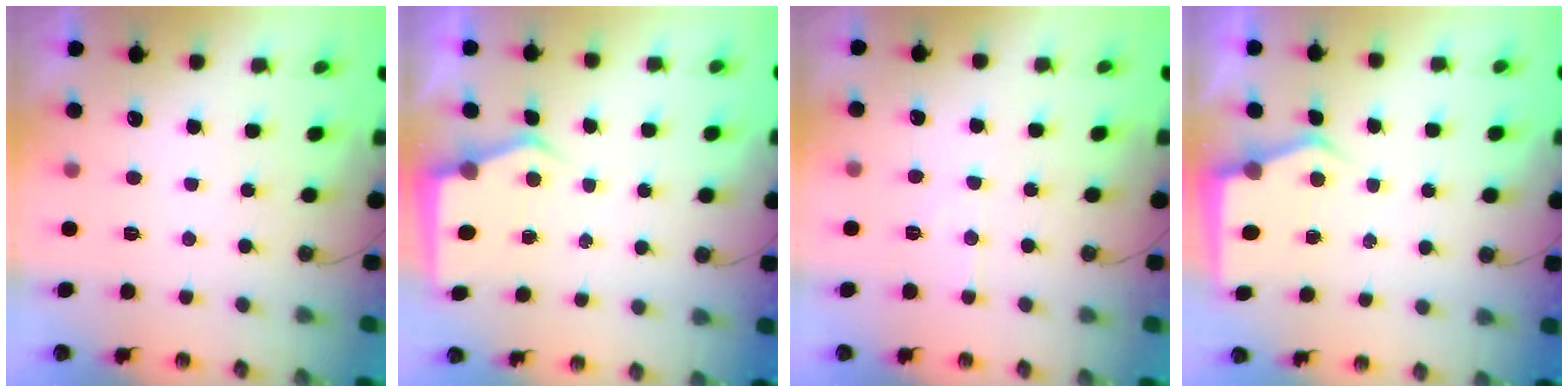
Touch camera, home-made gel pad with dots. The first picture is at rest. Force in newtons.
{"total": 4.6, "press": 4.6, "slide": 0.6}
{"total": 5.5, "press": 5.5, "slide": 0.5}
{"total": 4.6, "press": 4.6, "slide": 0.6}